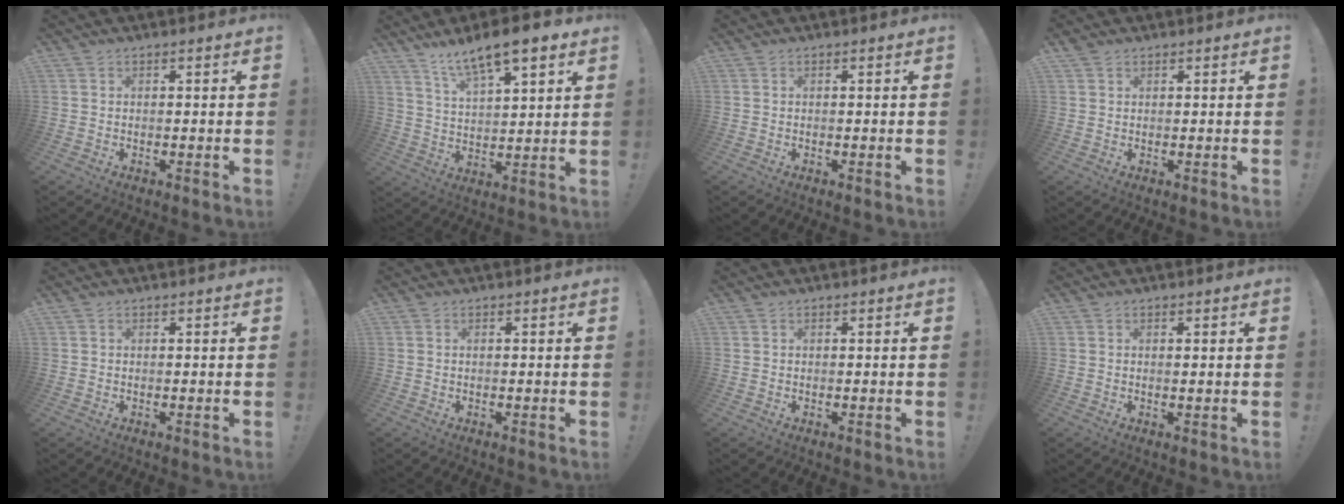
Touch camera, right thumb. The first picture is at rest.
{"total": 11.7, "force": [8.7, 3.1, 7.2], "torque": [-0.129, -0.048, 0.151]}
{"total": 0.0}
{"total": 1.3, "force": [1.2, 0.5, 0.3], "torque": [0.001, -0.003, 0.021]}
{"total": 0.0}
{"total": 0.0}
{"total": 0.0}
{"total": 0.9, "force": [0.6, 0.0, 0.7], "torque": [-0.001, -0.006, 0.007]}